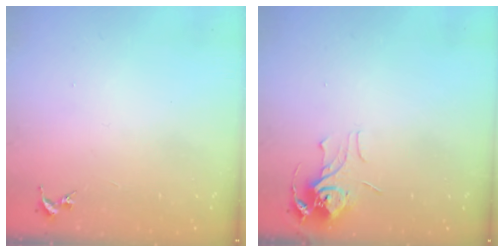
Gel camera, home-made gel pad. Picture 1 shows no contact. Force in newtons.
{"total": 7.8, "press": 7.7, "slide": 0.7}